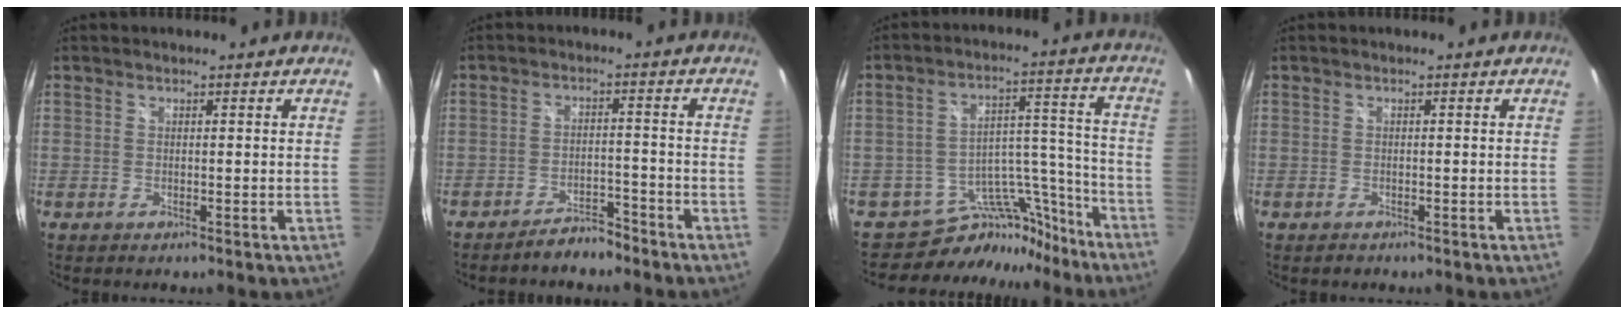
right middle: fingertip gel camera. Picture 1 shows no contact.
{"total": 4.8, "force": [-4.5, 1.4, 1.3], "torque": [-0.036, 0.009, -0.065]}
{"total": 13.8, "force": [-11.9, 6.8, 1.9], "torque": [-0.019, 0.069, -0.171]}
{"total": 0.7, "force": [-0.6, 0.4, 0.0], "torque": [-0.002, -0.001, -0.011]}